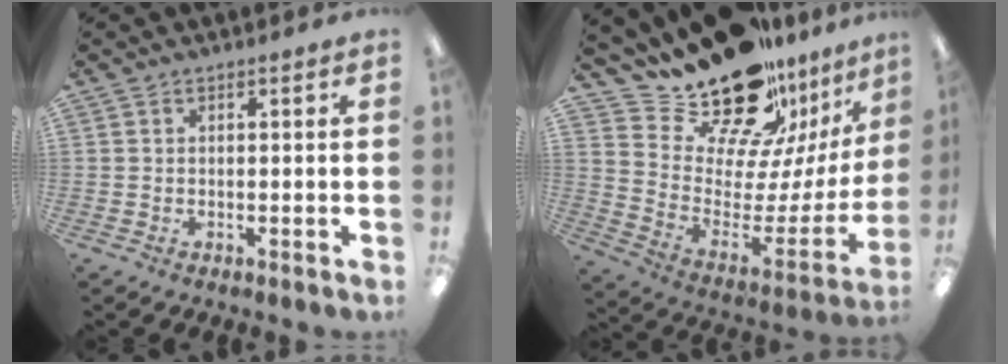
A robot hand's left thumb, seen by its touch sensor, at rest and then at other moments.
{"total": 22.9, "force": [19.9, 8.5, 7.7], "torque": [-0.127, -0.160, 0.355]}